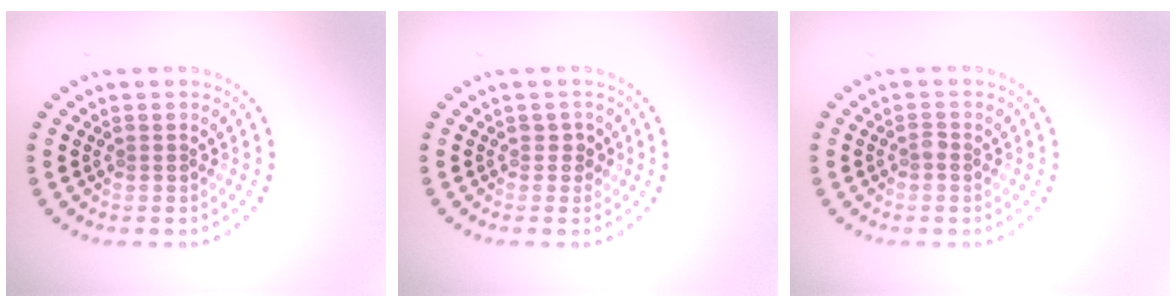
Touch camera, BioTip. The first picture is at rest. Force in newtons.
{"total": 1.1, "press": 1.0, "slide": 0.5}
{"total": 0.6, "press": 0.6, "slide": 0.2}